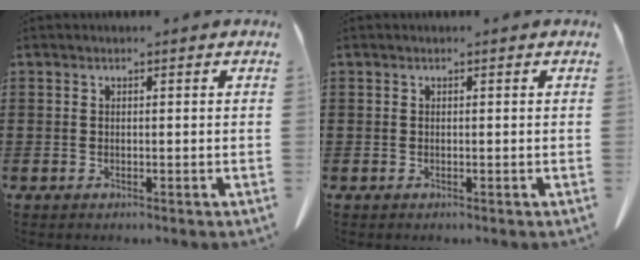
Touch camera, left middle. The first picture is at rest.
{"total": 0.0}